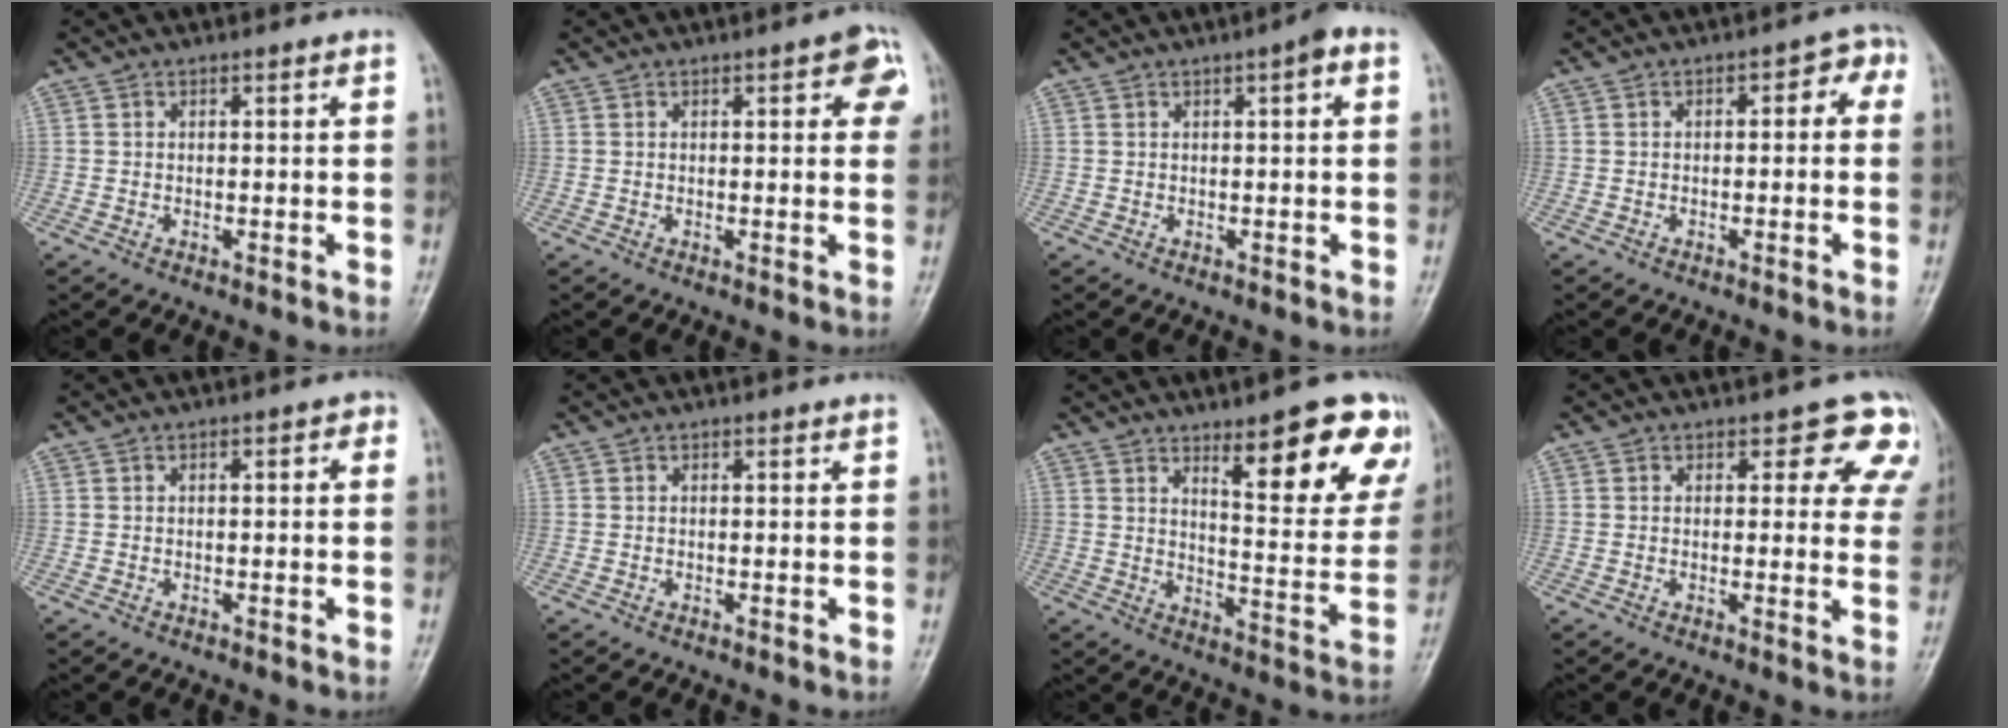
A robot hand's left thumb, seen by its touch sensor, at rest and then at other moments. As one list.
[{"total": 5.3, "force": [1.7, 2.0, 4.7], "torque": [-0.035, 0.001, 0.011]}, {"total": 3.1, "force": [1.0, 0.6, 2.9], "torque": [-0.041, 0.007, 0.009]}, {"total": 4.3, "force": [0.0, 2.3, 3.6], "torque": [-0.026, 0.026, -0.009]}, {"total": 2.0, "force": [0.2, 0.9, 1.8], "torque": [-0.017, 0.008, -0.005]}, {"total": 0.0}, {"total": 17.1, "force": [9.3, 4.9, 13.4], "torque": [-0.126, -0.055, 0.128]}, {"total": 7.6, "force": [4.1, 4.3, 4.8], "torque": [-0.007, -0.015, 0.029]}]